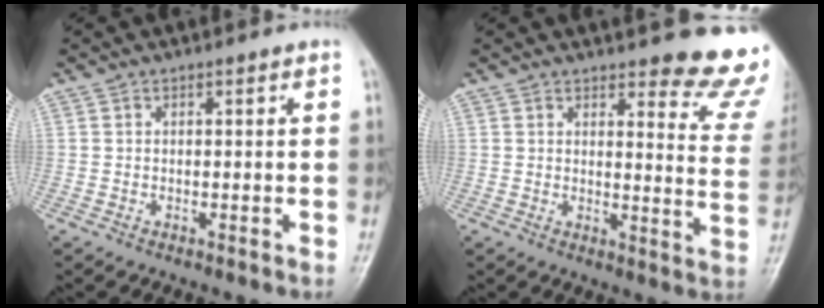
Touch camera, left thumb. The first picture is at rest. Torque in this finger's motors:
{"motor_torque": [0.77, 0.59, 1.45, -1.32, 0.05]}